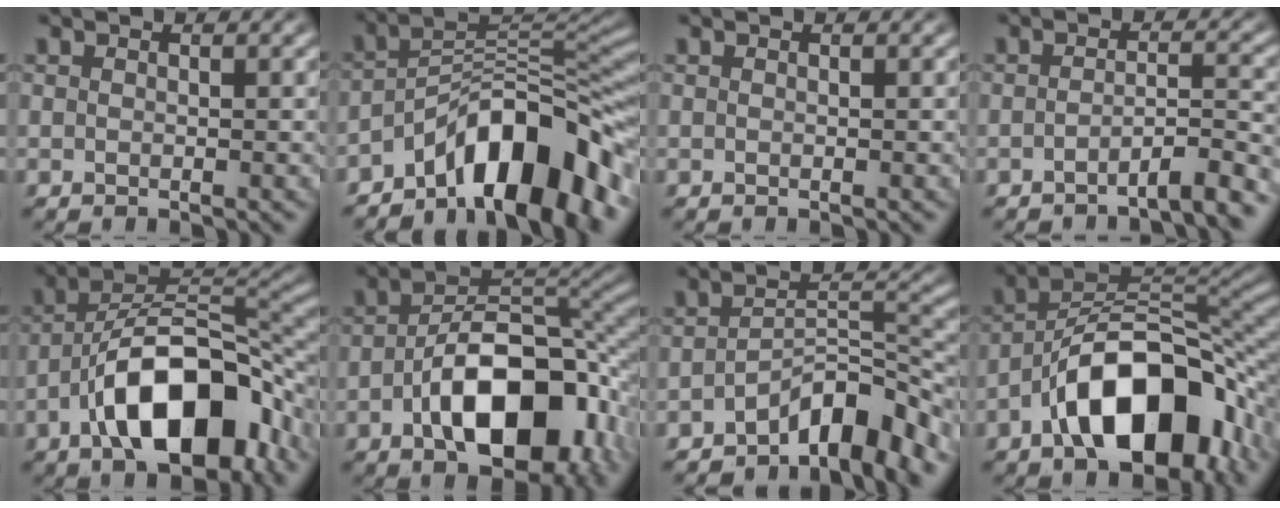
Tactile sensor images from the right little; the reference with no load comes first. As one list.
[{"total": 13.8, "force": [-6.0, 7.0, 10.2], "torque": [-0.142, -0.014, -0.087]}, {"total": 0.0}, {"total": 3.6, "force": [-2.7, 0.5, 2.3], "torque": [-0.020, 0.000, -0.048]}, {"total": 12.0, "force": [-3.6, 6.4, 9.5], "torque": [-0.147, -0.018, -0.048]}, {"total": 12.1, "force": [-4.3, 6.4, 9.3], "torque": [-0.135, -0.012, -0.060]}, {"total": 7.1, "force": [-4.6, 2.6, 4.8], "torque": [-0.063, -0.012, -0.068]}, {"total": 13.6, "force": [-4.2, 7.9, 10.3], "torque": [-0.160, -0.022, -0.053]}]